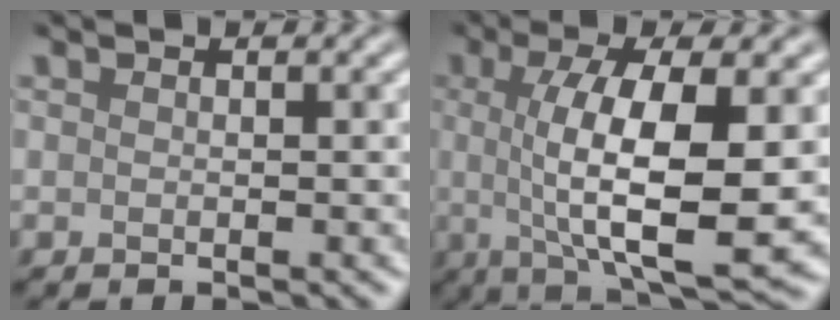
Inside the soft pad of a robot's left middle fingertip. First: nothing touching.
{"total": 10.0, "force": [0.0, 2.8, 9.5], "torque": [-0.145, -0.004, 0.001]}